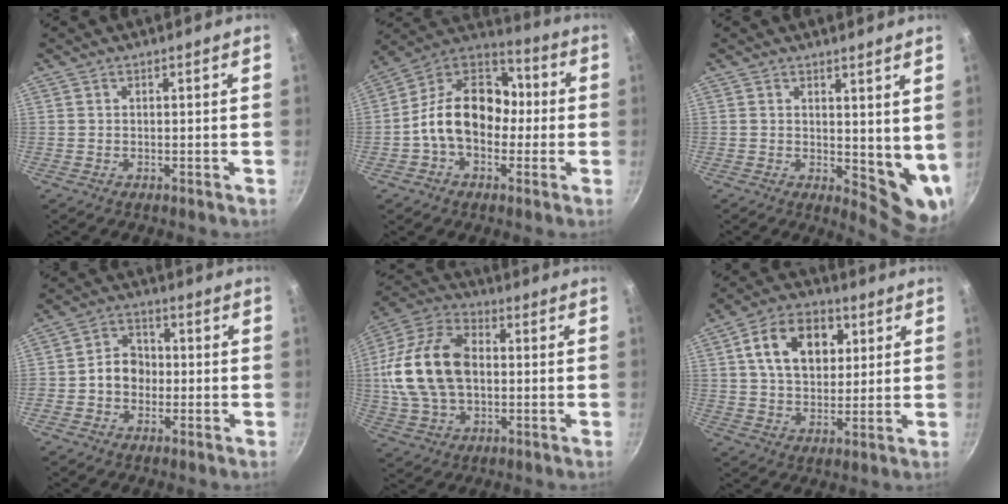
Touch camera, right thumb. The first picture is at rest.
{"total": 17.1, "force": [-1.7, 12.5, 11.5], "torque": [-0.144, 0.051, -0.052]}
{"total": 7.9, "force": [2.9, 4.0, 6.2], "torque": [-0.066, -0.028, 0.044]}
{"total": 6.6, "force": [-1.0, 5.6, 3.5], "torque": [-0.021, 0.019, -0.026]}
{"total": 19.2, "force": [0.6, 12.8, 14.2], "torque": [-0.264, 0.028, 0.004]}
{"total": 14.0, "force": [4.2, 9.8, 9.2], "torque": [-0.121, 0.003, 0.062]}